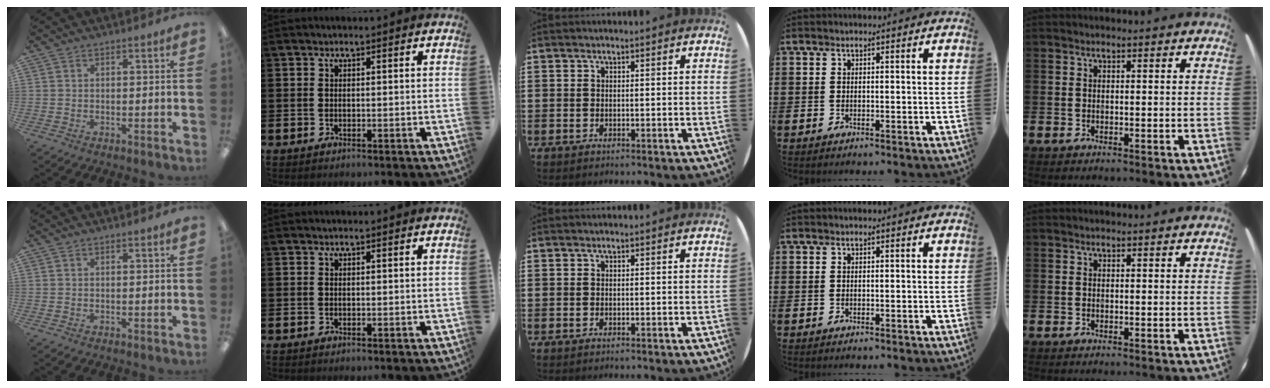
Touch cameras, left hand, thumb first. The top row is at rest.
{}